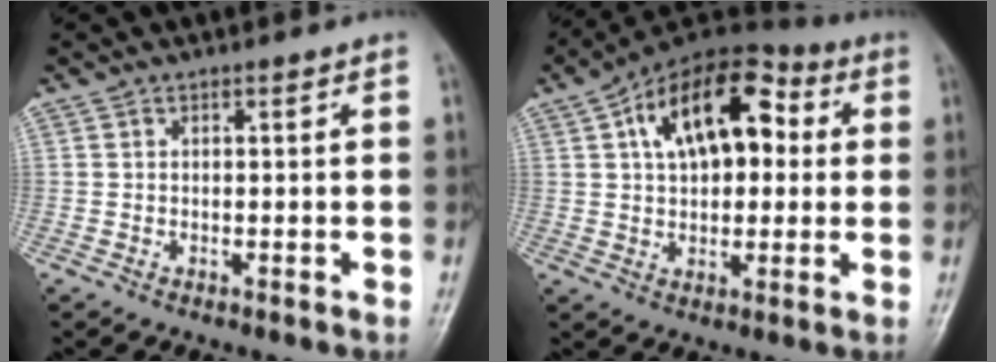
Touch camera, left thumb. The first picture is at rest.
{"total": 17.3, "force": [4.4, 10.1, 13.3], "torque": [-0.175, 0.025, 0.060]}